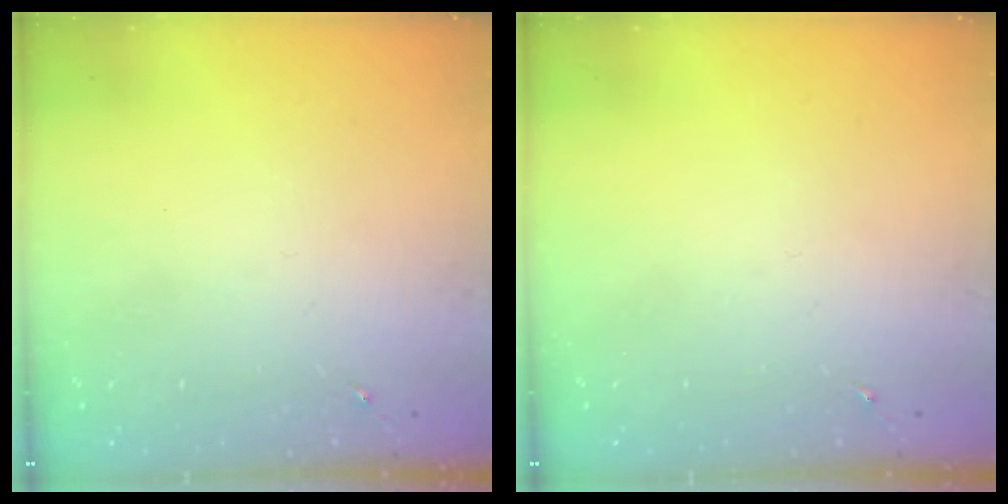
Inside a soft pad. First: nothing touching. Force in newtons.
{"total": 0.0}